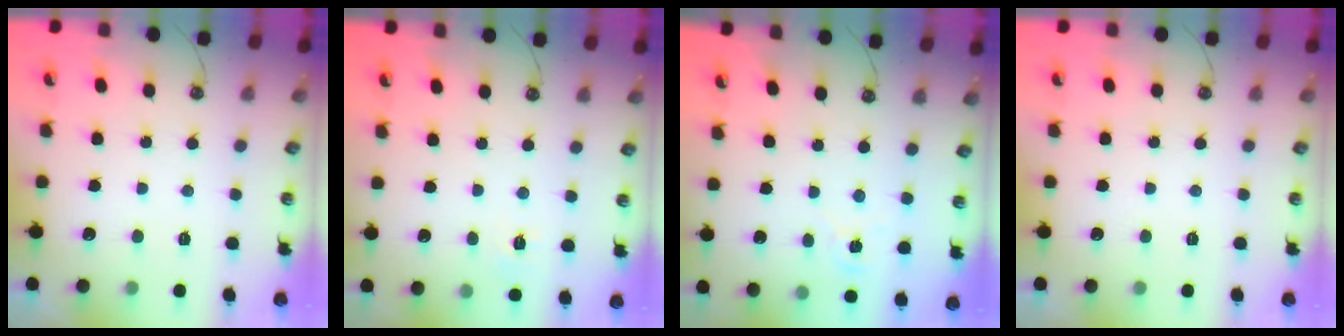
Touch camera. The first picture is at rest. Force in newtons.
{"total": 5.0, "press": 4.9, "slide": 0.7}
{"total": 1.6, "press": 1.5, "slide": 0.3}
{"total": 0.0}